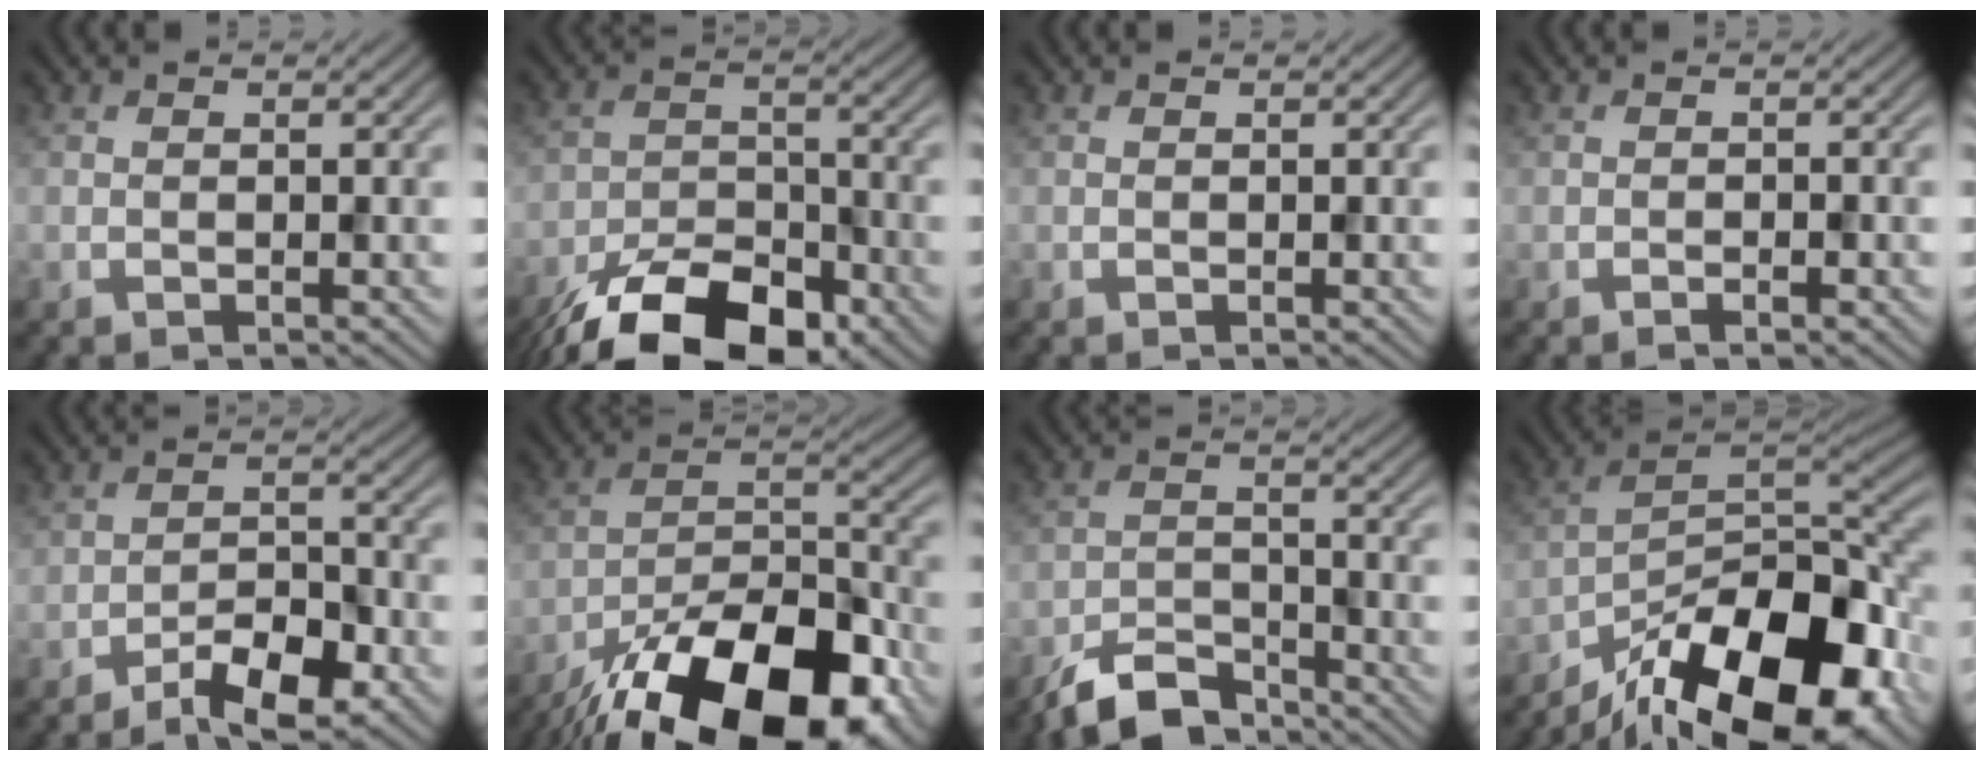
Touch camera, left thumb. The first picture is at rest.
{"total": 14.0, "force": [-9.9, 6.6, 7.4], "torque": [-0.139, -0.036, -0.163]}
{"total": 0.0}
{"total": 1.1, "force": [-0.6, 0.3, 0.9], "torque": [-0.014, 0.000, -0.010]}
{"total": 6.6, "force": [-4.2, 2.8, 4.2], "torque": [-0.062, 0.007, -0.073]}
{"total": 21.5, "force": [-15.2, 8.8, 12.5], "torque": [-0.194, -0.053, -0.229]}
{"total": 6.7, "force": [-5.7, 2.2, 2.6], "torque": [-0.046, -0.009, -0.117]}
{"total": 18.9, "force": [-12.5, 7.1, 12.3], "torque": [-0.199, -0.030, -0.205]}